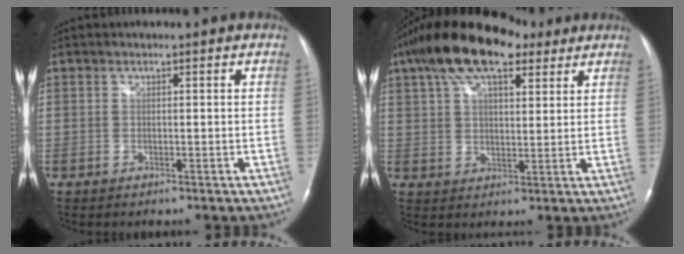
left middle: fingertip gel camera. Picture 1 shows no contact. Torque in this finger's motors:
{"motor_torque": [1.81, -0.33, 0.37, 0.21]}